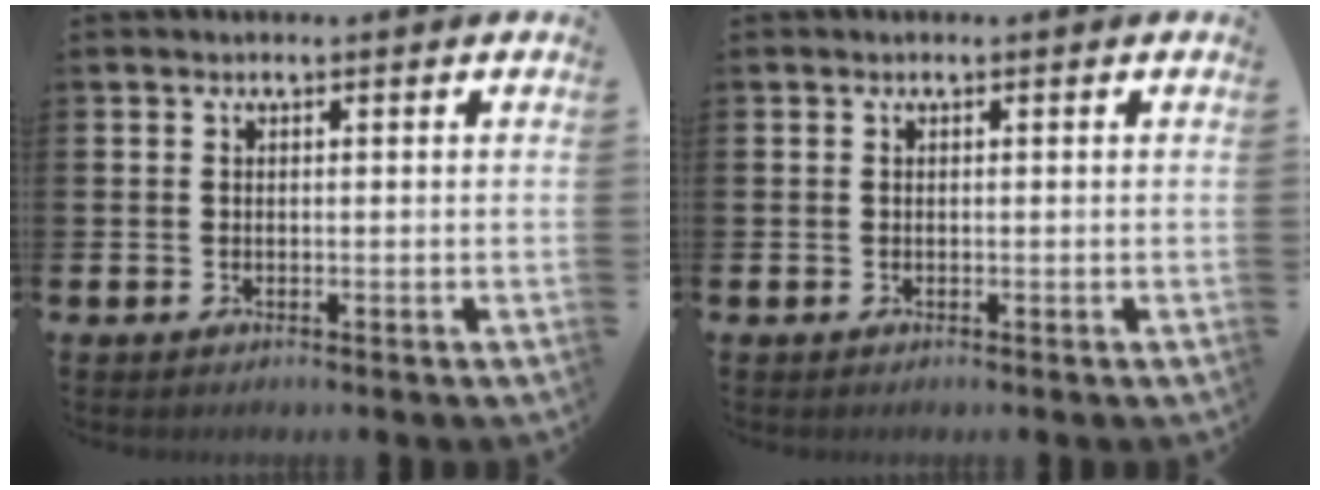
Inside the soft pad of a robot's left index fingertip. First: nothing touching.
{"total": 0.0}